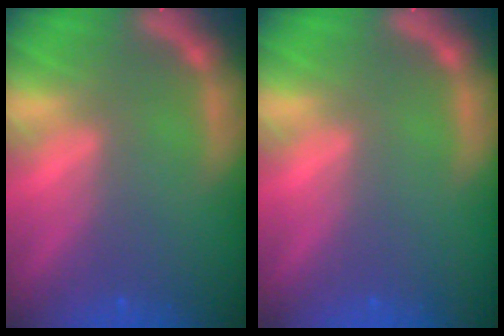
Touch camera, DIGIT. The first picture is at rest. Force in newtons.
{"total": 0.0}